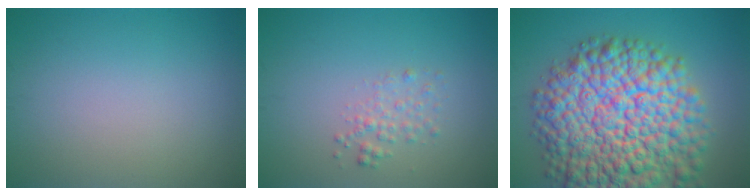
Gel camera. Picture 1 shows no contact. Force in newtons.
{"total": 1.5, "press": 1.5, "slide": 0.0}
{"total": 15.7, "press": 15.6, "slide": 0.7}